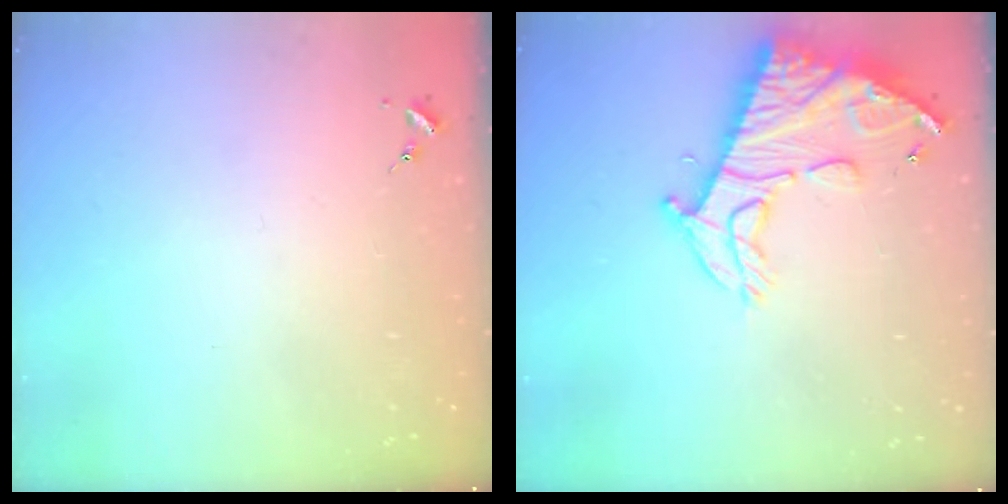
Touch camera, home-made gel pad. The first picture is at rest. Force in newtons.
{"total": 16.7, "press": 16.6, "slide": 1.4}